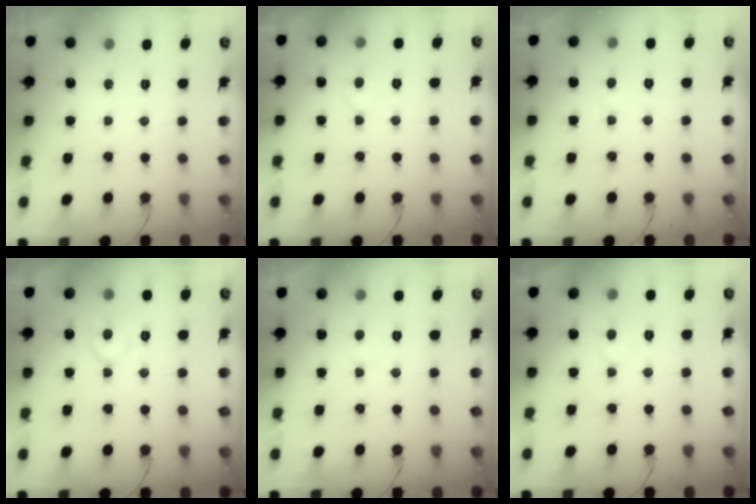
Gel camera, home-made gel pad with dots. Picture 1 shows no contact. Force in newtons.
{"total": 4.6, "press": 4.6, "slide": 0.4}
{"total": 2.0, "press": 2.0, "slide": 0.2}
{"total": 8.2, "press": 8.1, "slide": 0.8}
{"total": 1.1, "press": 1.1, "slide": 0.1}
{"total": 4.1, "press": 4.1, "slide": 0.4}